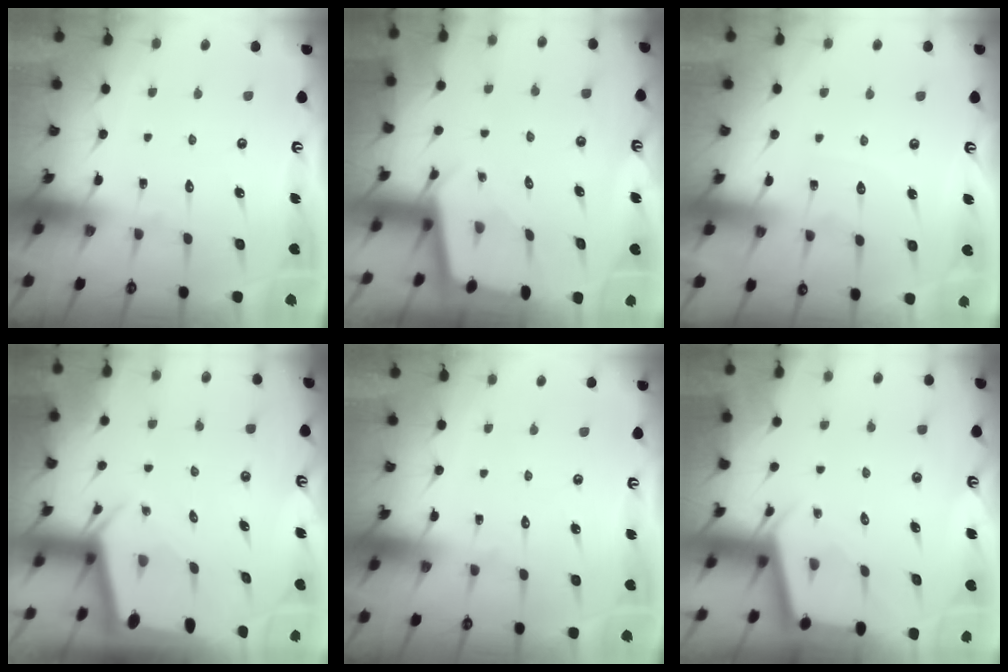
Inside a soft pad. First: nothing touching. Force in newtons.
{"total": 1.7, "press": 1.7, "slide": 0.1}
{"total": 4.3, "press": 4.3, "slide": 0.6}
{"total": 3.1, "press": 3.1, "slide": 0.1}
{"total": 0.0}
{"total": 2.4, "press": 2.4, "slide": 0.2}